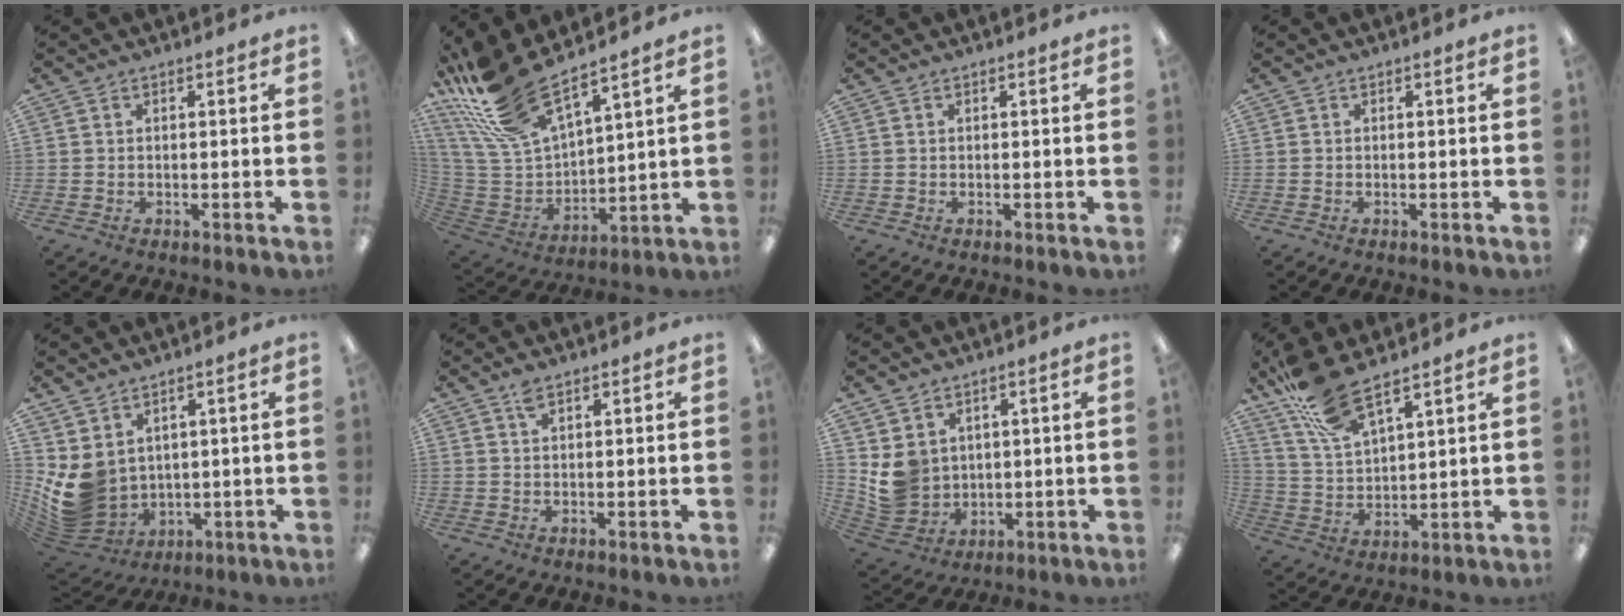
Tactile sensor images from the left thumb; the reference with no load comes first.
{"total": 20.8, "force": [17.0, 6.1, 10.3], "torque": [-0.244, -0.101, 0.305]}
{"total": 0.0}
{"total": 0.0}
{"total": 8.5, "force": [2.3, 7.2, 3.9], "torque": [-0.119, -0.033, 0.051]}
{"total": 2.4, "force": [1.7, 0.9, 1.4], "torque": [-0.032, 0.001, 0.032]}
{"total": 7.7, "force": [2.6, 6.9, 1.9], "torque": [-0.048, -0.009, 0.062]}
{"total": 12.7, "force": [9.9, 3.8, 7.0], "torque": [-0.152, -0.043, 0.184]}